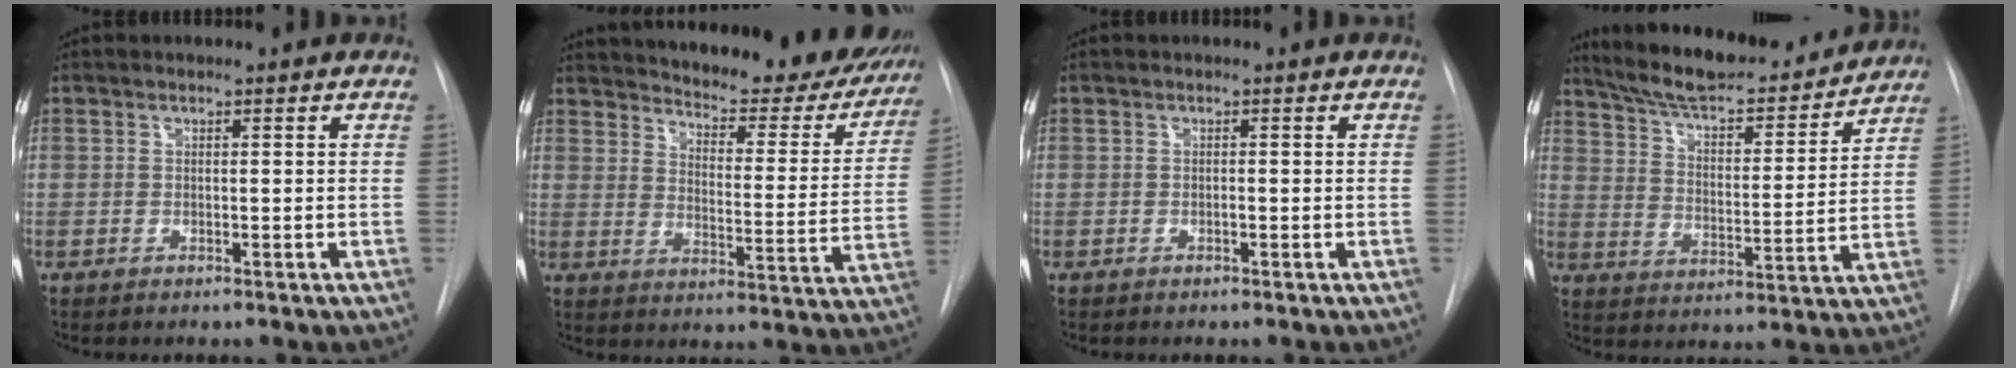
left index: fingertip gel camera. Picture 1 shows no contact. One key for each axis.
{"total": 27.7, "fx": 24.9, "fy": 7.1, "fz": 10.0, "tx": -0.155, "ty": -0.065, "tz": 0.302}
{"total": 0.0}
{"total": 20.8, "fx": 18.5, "fy": 4.3, "fz": 8.4, "tx": -0.131, "ty": -0.001, "tz": 0.273}